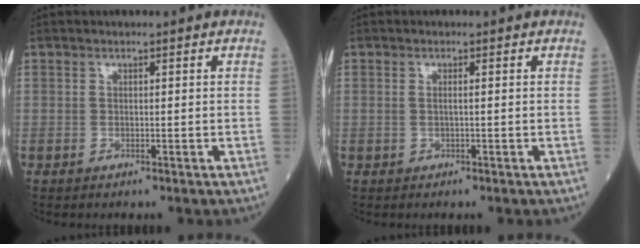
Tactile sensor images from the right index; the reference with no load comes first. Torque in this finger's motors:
{"motor_torque": [0.01, -0.02, -0.06, 0.00]}